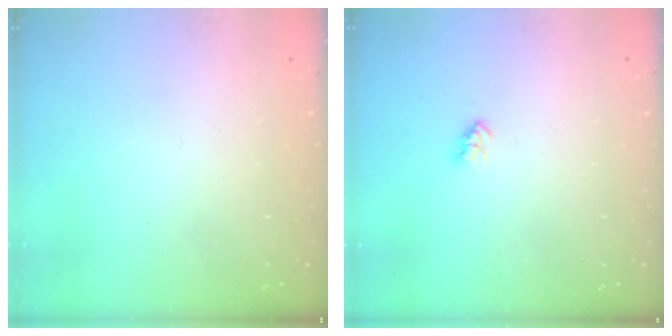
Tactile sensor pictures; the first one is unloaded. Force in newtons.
{"total": 2.7, "press": 2.7, "slide": 0.4}